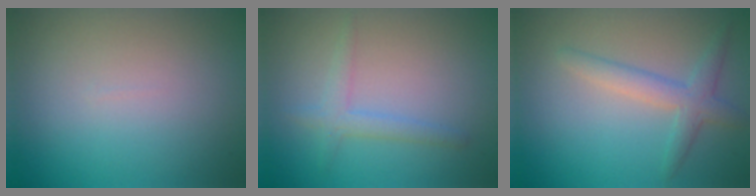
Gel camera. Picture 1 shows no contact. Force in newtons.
{"total": 2.0, "press": 2.0, "slide": 0.1}
{"total": 3.0, "press": 3.0, "slide": 0.1}